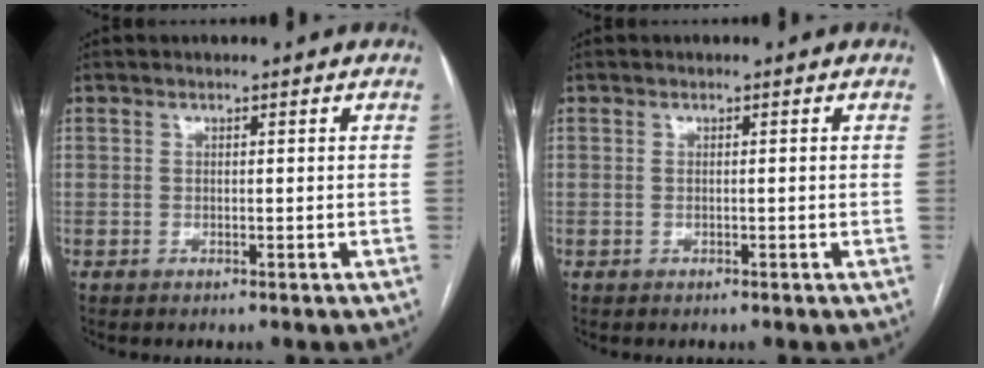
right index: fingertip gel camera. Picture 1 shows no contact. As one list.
[{"total": 0.0}]